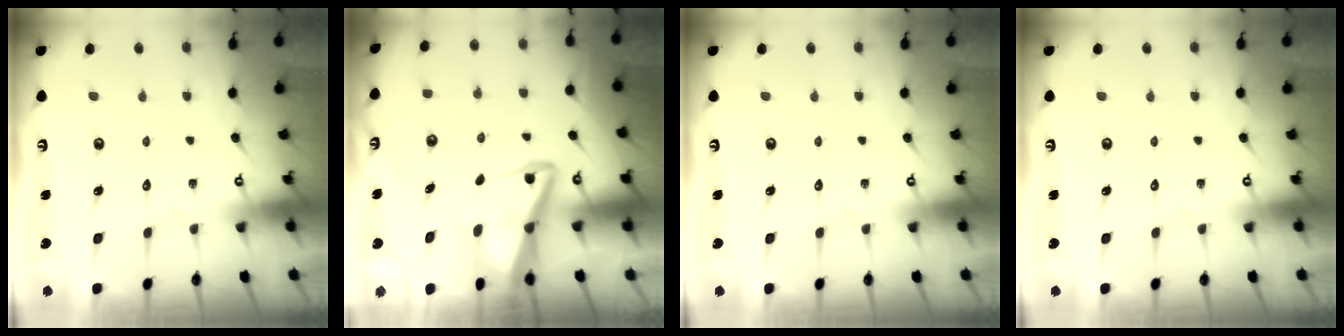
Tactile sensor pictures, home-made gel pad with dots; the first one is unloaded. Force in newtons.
{"total": 7.0, "press": 6.9, "slide": 0.9}
{"total": 0.0}
{"total": 0.0}